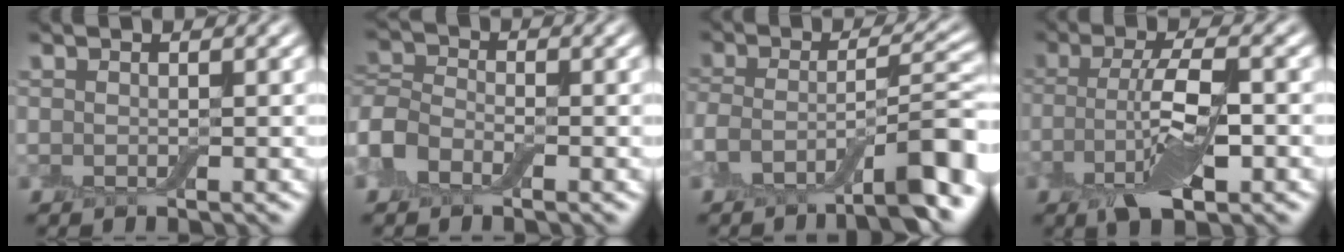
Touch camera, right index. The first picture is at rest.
{"total": 2.9, "force": [-1.5, 2.2, 1.4], "torque": [-0.026, 0.008, -0.043]}
{"total": 7.9, "force": [-4.7, 2.0, 6.0], "torque": [-0.092, 0.013, -0.088]}
{"total": 5.9, "force": [-1.5, 2.2, 5.2], "torque": [-0.101, 0.006, -0.027]}